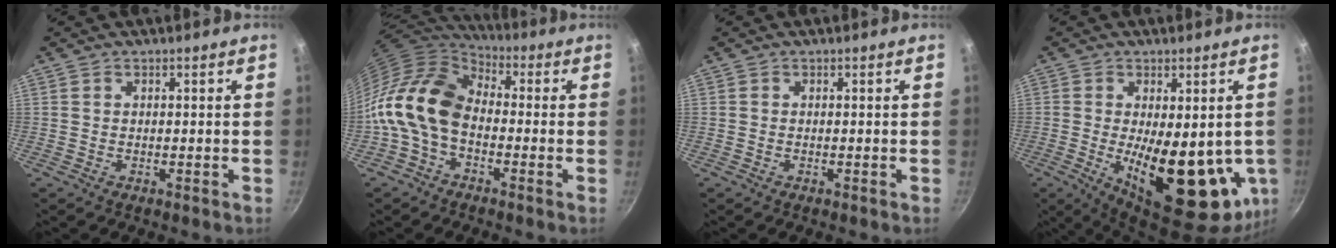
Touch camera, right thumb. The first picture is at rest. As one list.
[{"total": 14.7, "force": [-2.7, 9.8, 10.7], "torque": [-0.182, 0.042, -0.077]}, {"total": 0.0}, {"total": 20.3, "force": [-2.5, 8.8, 18.1], "torque": [-0.238, -0.031, -0.018]}]